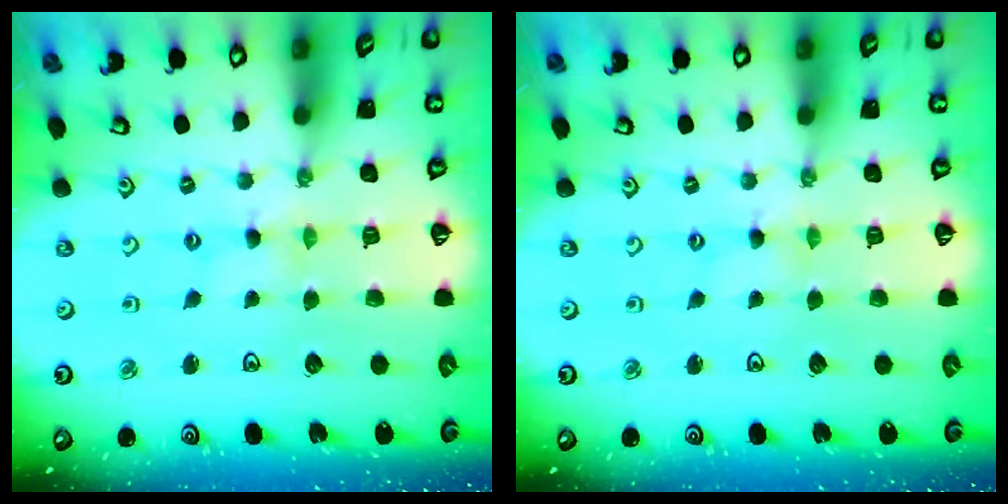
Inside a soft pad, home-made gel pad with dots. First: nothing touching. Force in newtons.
{"total": 0.0}